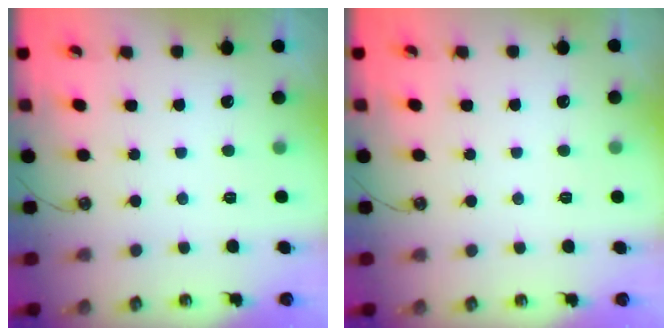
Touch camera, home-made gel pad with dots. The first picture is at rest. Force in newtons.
{"total": 0.0}